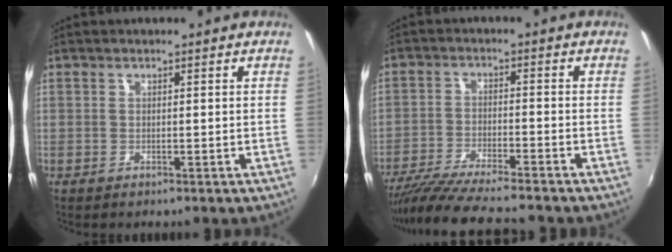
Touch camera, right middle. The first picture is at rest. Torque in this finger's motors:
{"motor_torque": [0.94, -1.20, 0.32, 0.05]}